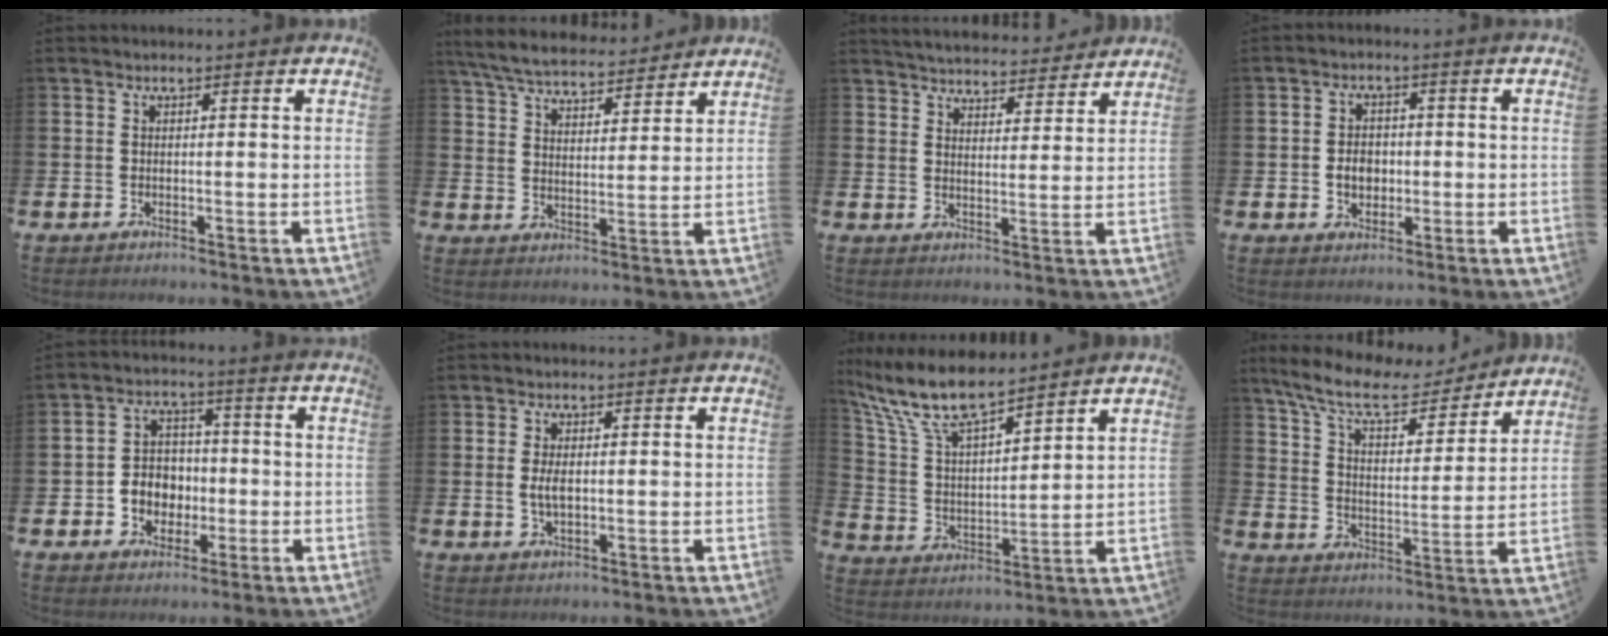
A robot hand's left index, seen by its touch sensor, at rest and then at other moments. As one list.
[{"total": 6.5, "force": [6.2, 1.3, 1.5], "torque": [-0.056, -0.033, 0.110]}, {"total": 4.9, "force": [4.8, 0.8, 0.0], "torque": [-0.012, -0.037, 0.083]}, {"total": 3.4, "force": [-0.4, 2.7, 2.0], "torque": [-0.014, -0.004, -0.018]}, {"total": 5.0, "force": [-0.7, 4.7, 1.5], "torque": [-0.029, 0.006, -0.021]}, {"total": 2.9, "force": [0.1, 1.4, 2.5], "torque": [-0.037, 0.000, -0.003]}, {"total": 9.8, "force": [8.6, 1.8, 4.4], "torque": [-0.124, -0.042, 0.153]}, {"total": 10.0, "force": [8.6, 2.6, 4.4], "torque": [-0.110, -0.052, 0.143]}]